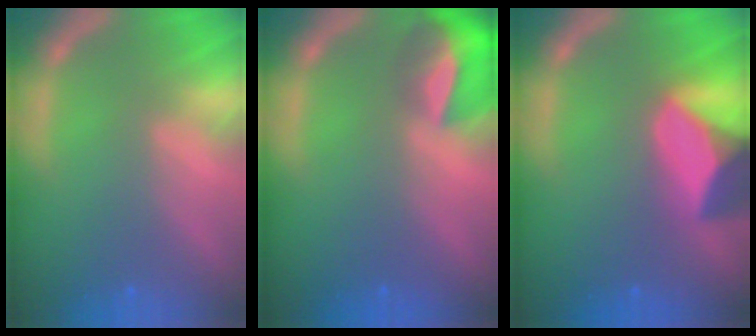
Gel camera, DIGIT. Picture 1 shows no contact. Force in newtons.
{"total": 6.9}
{"total": 8.9}